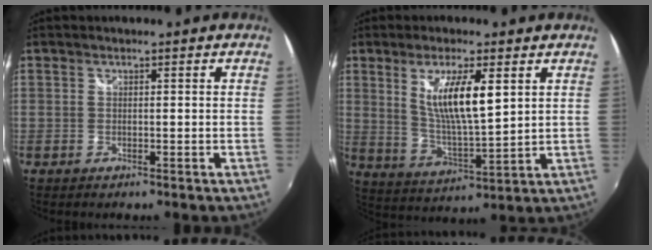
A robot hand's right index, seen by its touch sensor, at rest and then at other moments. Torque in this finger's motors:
{"motor_torque": [0.38, 0.20, 0.27, 0.16]}